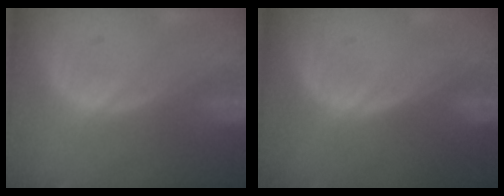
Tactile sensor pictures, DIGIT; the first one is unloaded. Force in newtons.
{"total": 0.0}